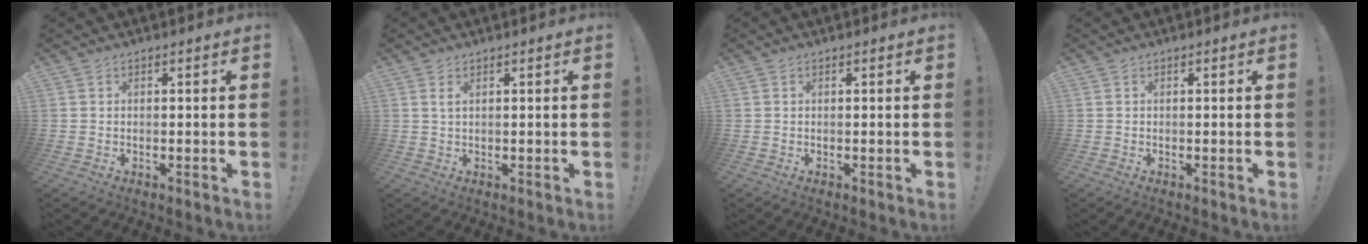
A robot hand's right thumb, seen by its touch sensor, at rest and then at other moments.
{"total": 1.4, "force": [0.5, 0.2, 1.3], "torque": [-0.022, 0.001, 0.008]}
{"total": 0.0}
{"total": 0.0}